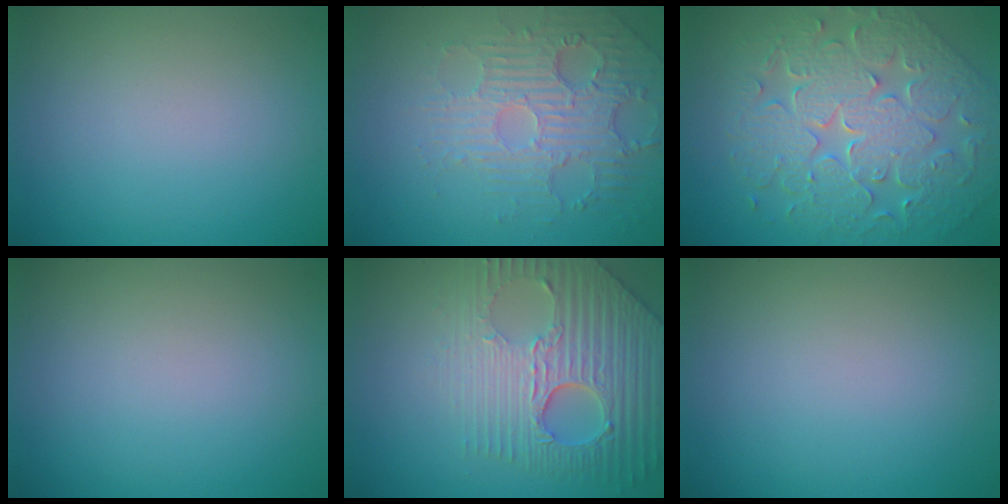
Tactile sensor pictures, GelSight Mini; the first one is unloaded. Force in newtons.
{"total": 4.1, "press": 3.7, "slide": 1.8}
{"total": 9.3, "press": 6.8, "slide": 6.3}
{"total": 0.0}
{"total": 6.7, "press": 5.5, "slide": 4.0}
{"total": 0.0}